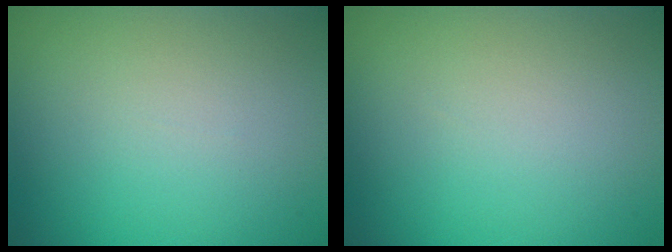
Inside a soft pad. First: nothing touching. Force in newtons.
{"total": 0.0}